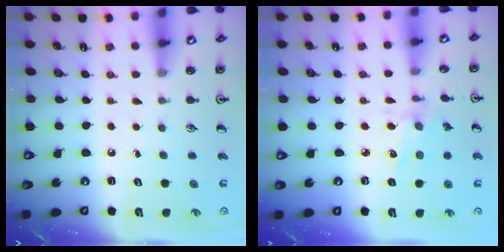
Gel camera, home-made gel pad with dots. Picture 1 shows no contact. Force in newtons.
{"total": 2.7, "press": 2.6, "slide": 0.8}